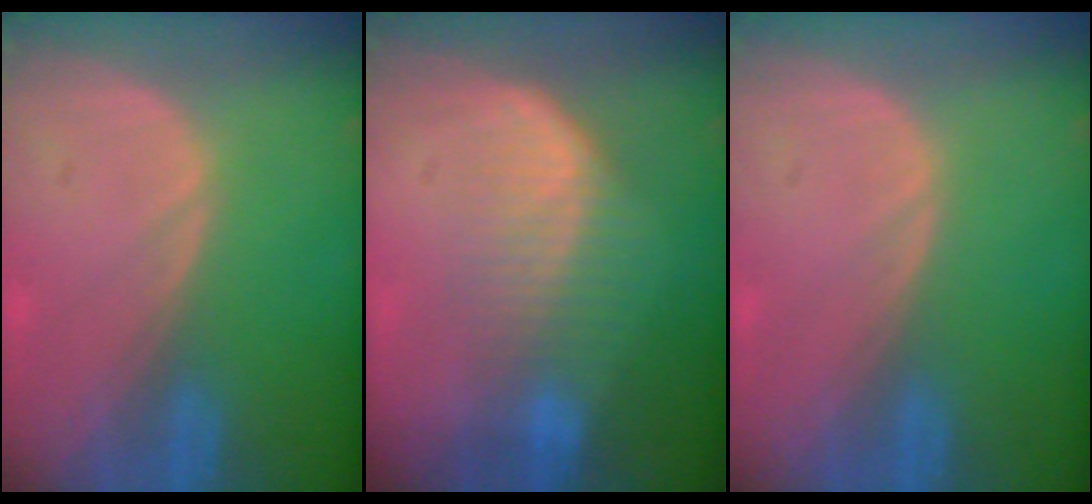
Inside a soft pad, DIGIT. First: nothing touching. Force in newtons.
{"total": 6.8, "press": 6.3, "slide": 2.5}
{"total": 0.0}